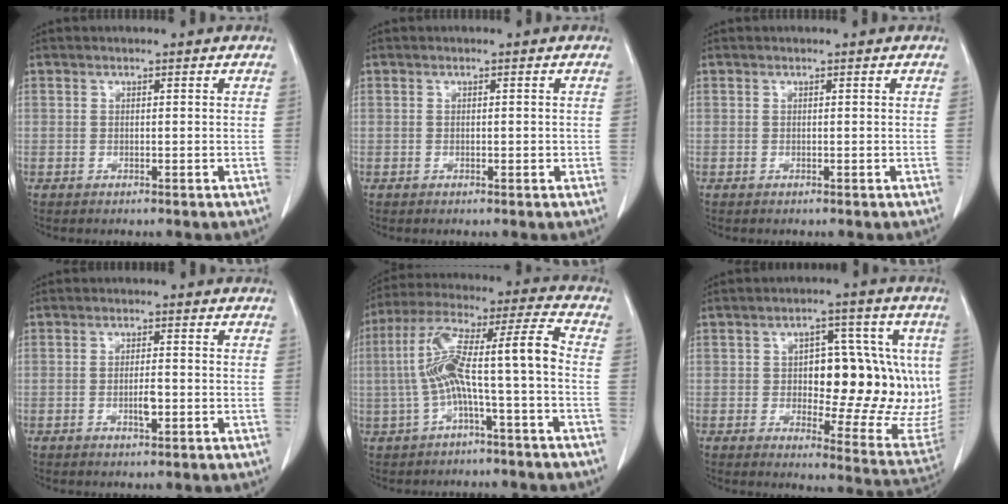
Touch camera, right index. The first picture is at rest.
{"total": 0.9, "force": [-0.2, 0.5, 0.8], "torque": [-0.015, 0.000, 0.000]}
{"total": 0.0}
{"total": 2.6, "force": [-0.8, 0.6, 2.4], "torque": [-0.046, 0.001, -0.011]}
{"total": 12.1, "force": [-2.1, 0.7, 11.9], "torque": [-0.232, 0.044, -0.037]}
{"total": 19.2, "force": [1.2, 8.1, 17.3], "torque": [-0.206, 0.010, 0.030]}